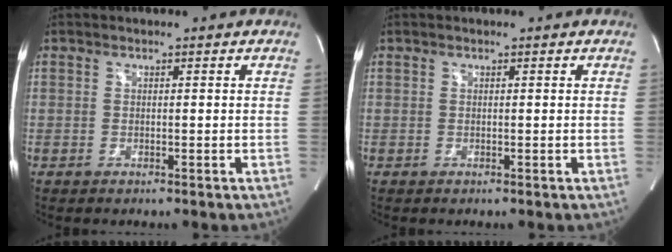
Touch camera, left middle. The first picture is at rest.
{"total": 0.0}